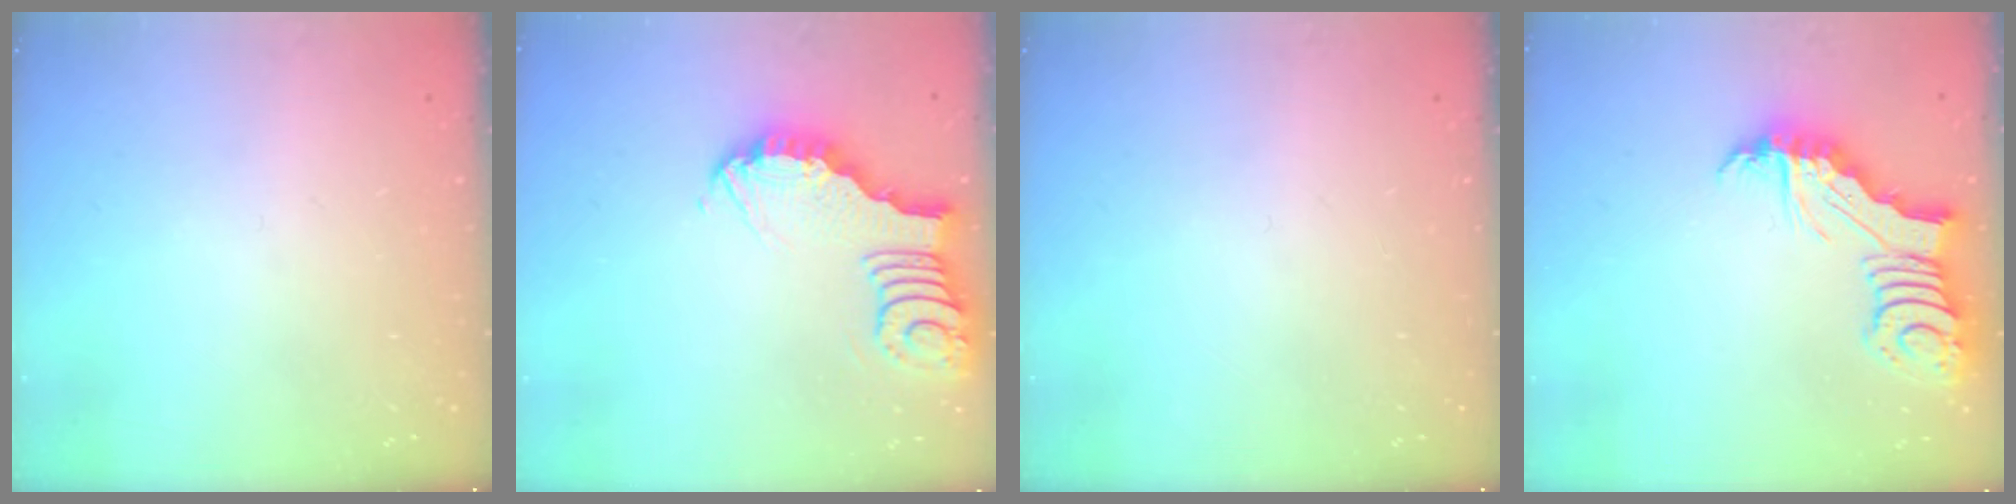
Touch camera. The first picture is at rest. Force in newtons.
{"total": 4.0, "press": 4.0, "slide": 0.3}
{"total": 0.0}
{"total": 5.6, "press": 5.5, "slide": 0.7}